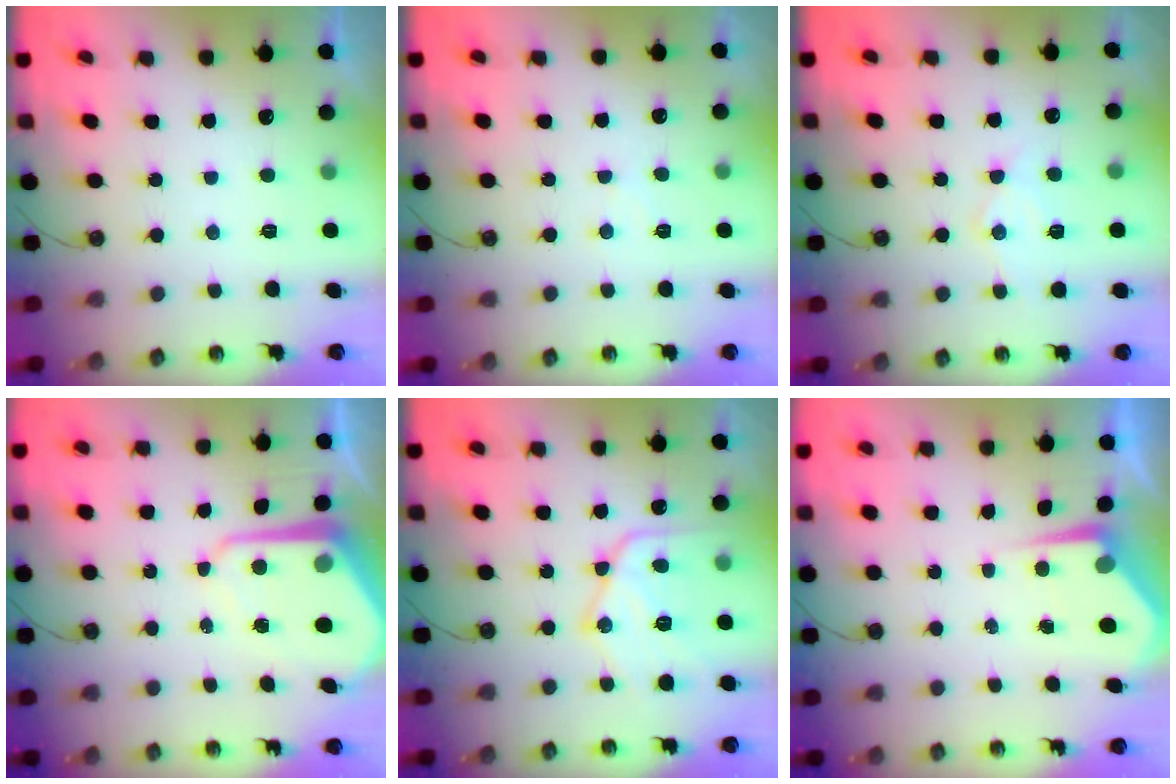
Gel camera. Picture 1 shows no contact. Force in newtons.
{"total": 4.7, "press": 4.7, "slide": 0.6}
{"total": 8.0, "press": 8.0, "slide": 0.6}
{"total": 9.3, "press": 9.3, "slide": 0.8}
{"total": 17.0, "press": 17.0, "slide": 1.3}
{"total": 5.0, "press": 5.0, "slide": 0.7}